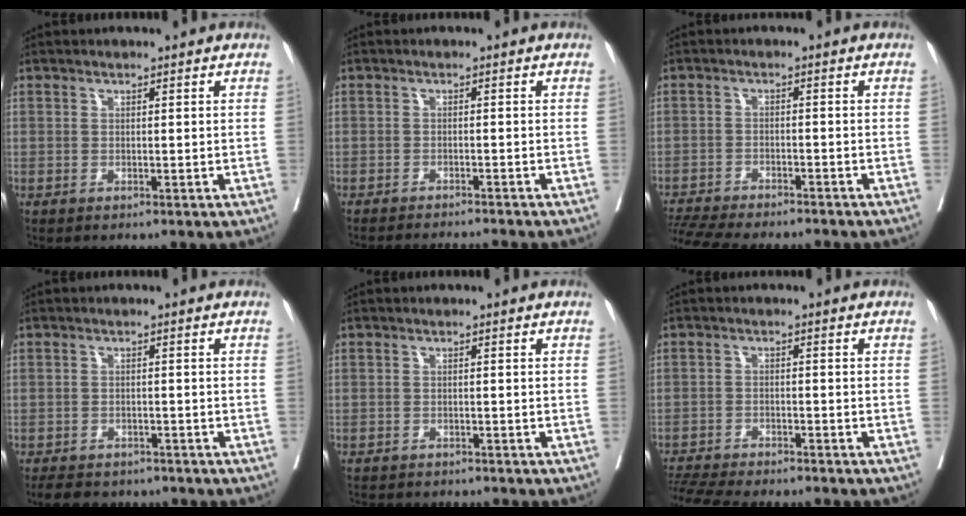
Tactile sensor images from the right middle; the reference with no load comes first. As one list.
[{"total": 6.5, "force": [-6.3, -0.7, 1.6], "torque": [-0.011, -0.009, -0.089]}, {"total": 14.6, "force": [-13.2, 2.3, 5.8], "torque": [-0.122, -0.017, -0.193]}, {"total": 8.7, "force": [-7.7, 3.2, 2.6], "torque": [-0.042, -0.004, -0.100]}, {"total": 7.9, "force": [-7.4, 1.7, 2.1], "torque": [-0.028, -0.006, -0.096]}, {"total": 14.0, "force": [-12.8, 2.0, 5.4], "torque": [-0.109, -0.016, -0.188]}]